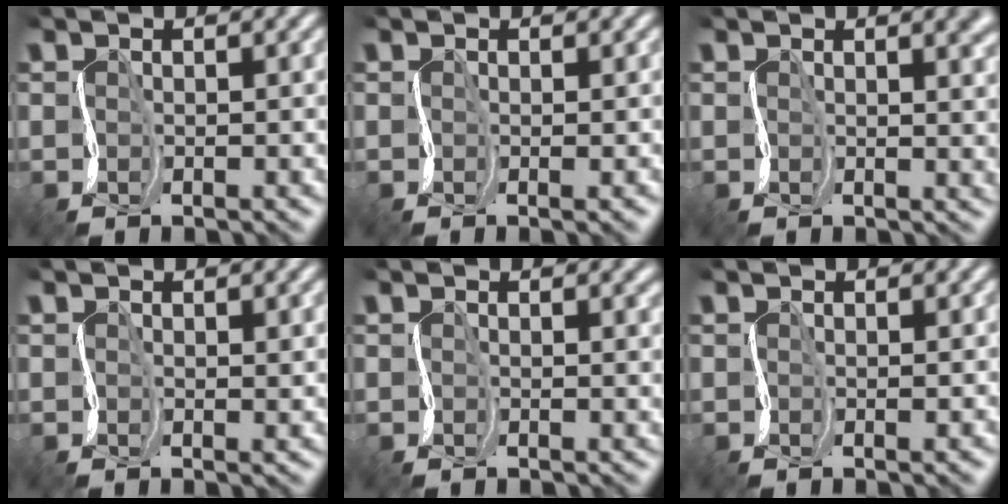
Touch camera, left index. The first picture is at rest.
{"total": 0.6, "force": [0.1, 0.0, 0.6], "torque": [-0.007, 0.001, 0.003]}
{"total": 4.1, "force": [1.0, 2.0, 3.5], "torque": [-0.020, 0.004, 0.012]}
{"total": 0.9, "force": [0.3, 0.4, 0.8], "torque": [-0.010, 0.000, 0.006]}
{"total": 1.6, "force": [0.5, 0.9, 1.2], "torque": [-0.011, 0.000, 0.006]}
{"total": 0.5, "force": [0.3, 0.0, 0.5], "torque": [-0.003, 0.004, 0.005]}